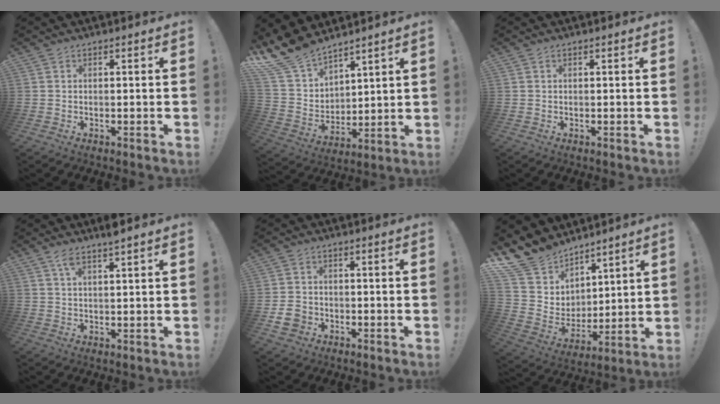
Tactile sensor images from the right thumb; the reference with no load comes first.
{"total": 13.8, "force": [11.9, 5.9, 3.7], "torque": [-0.101, -0.089, 0.232]}
{"total": 0.0}
{"total": 4.3, "force": [3.0, 0.3, 3.0], "torque": [-0.057, -0.011, 0.050]}
{"total": 5.4, "force": [-2.1, 4.4, 2.3], "torque": [-0.048, 0.009, -0.037]}
{"total": 13.0, "force": [10.4, 7.7, 1.9], "torque": [-0.064, -0.087, 0.210]}